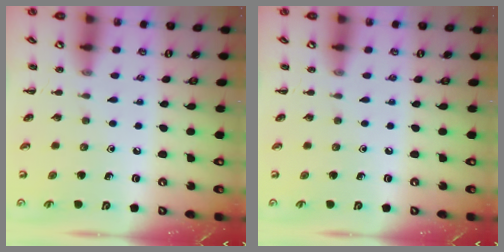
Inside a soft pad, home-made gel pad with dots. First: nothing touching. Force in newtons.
{"total": 0.0}